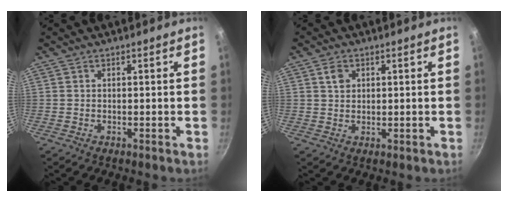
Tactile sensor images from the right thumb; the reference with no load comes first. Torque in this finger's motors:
{"motor_torque": [-0.06, 0.17, 0.50, -0.08, -0.01]}